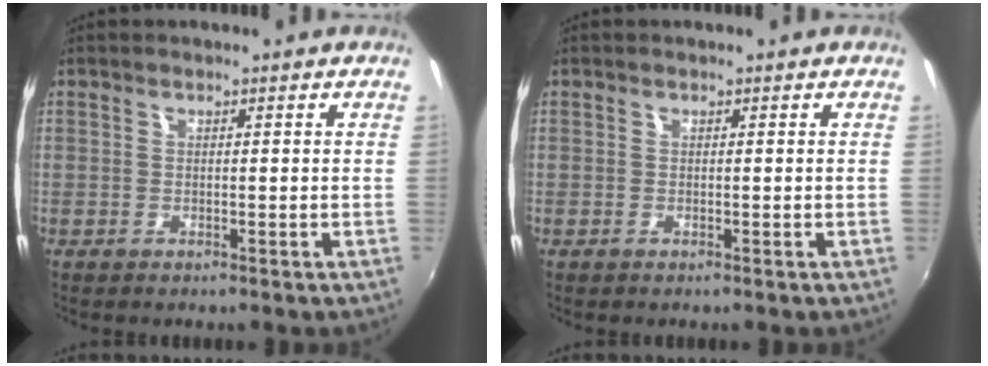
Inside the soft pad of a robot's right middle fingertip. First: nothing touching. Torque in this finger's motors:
{"motor_torque": [-0.06, -0.16, 0.00, 0.01]}